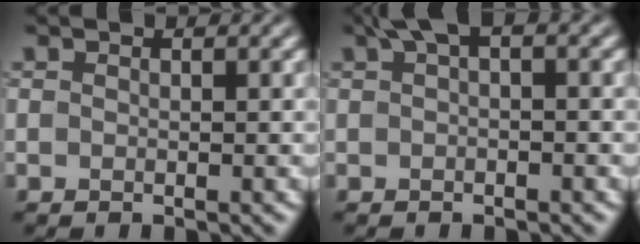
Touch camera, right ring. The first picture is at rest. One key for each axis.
{"total": 2.0, "fx": 0.9, "fy": 0.8, "fz": 1.6, "tx": -0.024, "ty": 0.013, "tz": 0.011}